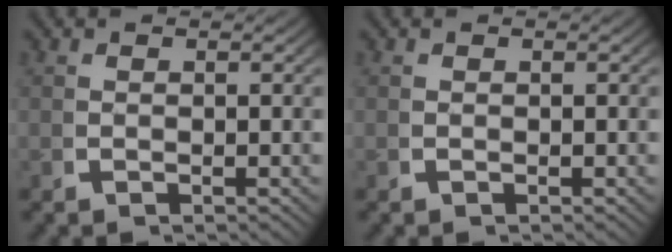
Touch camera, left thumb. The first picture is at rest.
{"total": 0.0}